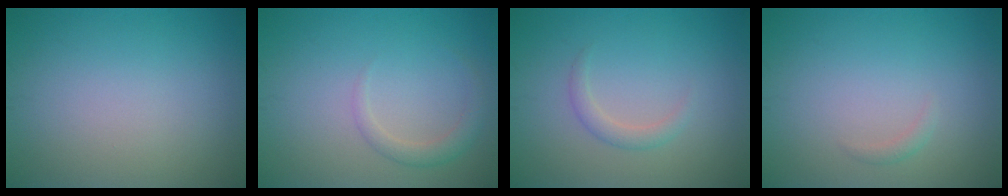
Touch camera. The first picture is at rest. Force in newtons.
{"total": 1.8, "press": 1.8, "slide": 0.1}
{"total": 1.4, "press": 1.4, "slide": 0.1}
{"total": 0.7, "press": 0.7, "slide": 0.1}